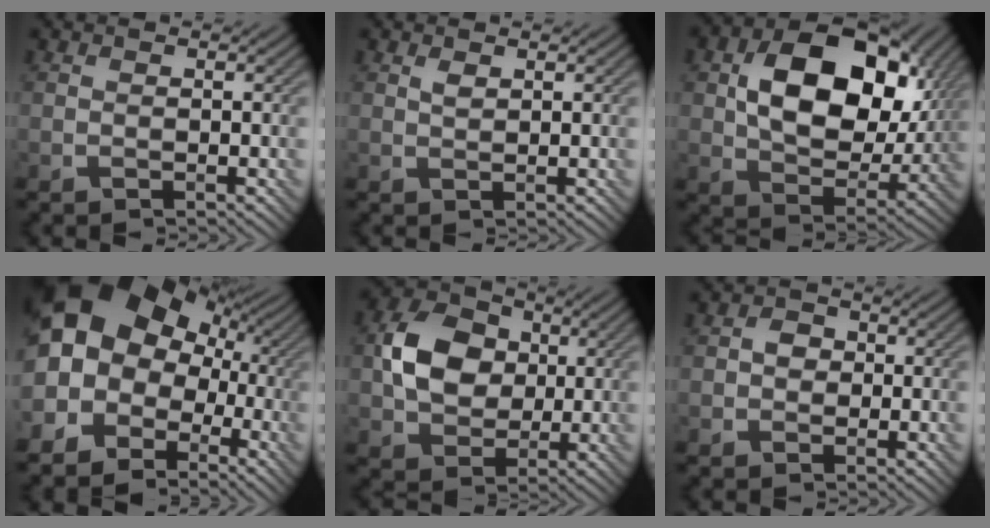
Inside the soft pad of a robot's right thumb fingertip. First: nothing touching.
{"total": 1.1, "force": [0.6, 0.4, 0.7], "torque": [-0.020, -0.002, 0.014]}
{"total": 15.3, "force": [3.7, 10.3, 10.7], "torque": [-0.188, -0.007, 0.074]}
{"total": 18.6, "force": [2.6, 15.1, 10.5], "torque": [-0.221, 0.009, 0.032]}
{"total": 8.6, "force": [0.9, 6.8, 5.2], "torque": [-0.111, 0.013, 0.012]}
{"total": 2.0, "force": [-0.1, 1.8, 0.9], "torque": [-0.014, 0.001, -0.008]}